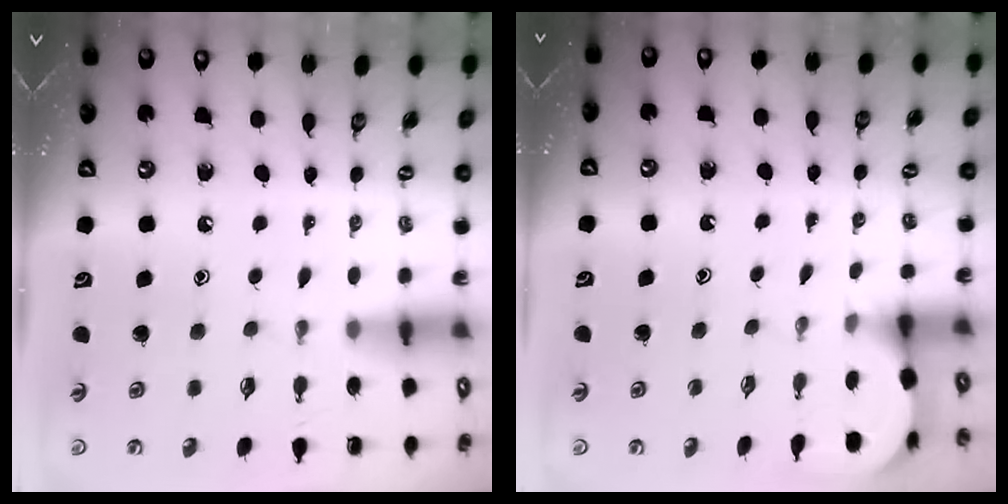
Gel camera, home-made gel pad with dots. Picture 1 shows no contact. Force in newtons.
{"total": 2.6, "press": 2.6, "slide": 0.2}